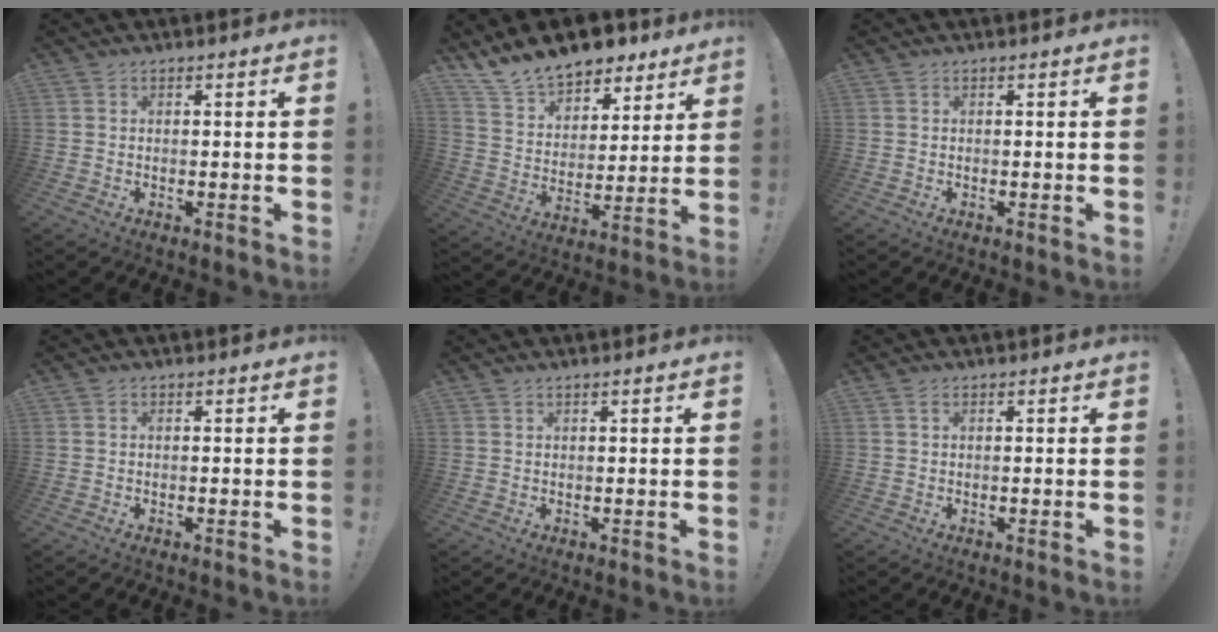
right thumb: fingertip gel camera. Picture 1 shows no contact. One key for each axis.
{"total": 14.7, "fx": 12.3, "fy": 7.0, "fz": 4.1, "tx": -0.092, "ty": -0.088, "tz": 0.230}
{"total": 0.0}
{"total": 0.0}
{"total": 0.8, "fx": 0.6, "fy": -0.2, "fz": 0.5, "tx": -0.019, "ty": 0.003, "tz": 0.012}
{"total": 1.2, "fx": 0.6, "fy": 0.4, "fz": 0.9, "tx": -0.025, "ty": 0.004, "tz": 0.012}